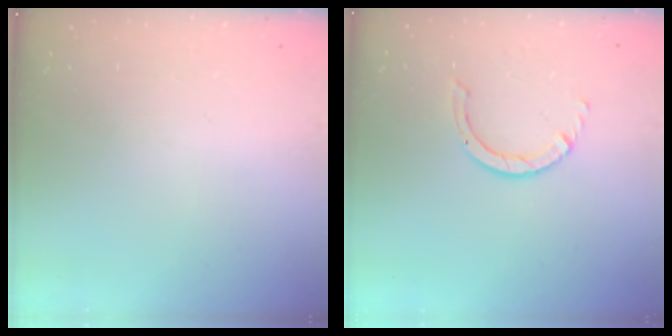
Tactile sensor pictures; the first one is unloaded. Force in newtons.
{"total": 1.4, "press": 1.4, "slide": 0.2}